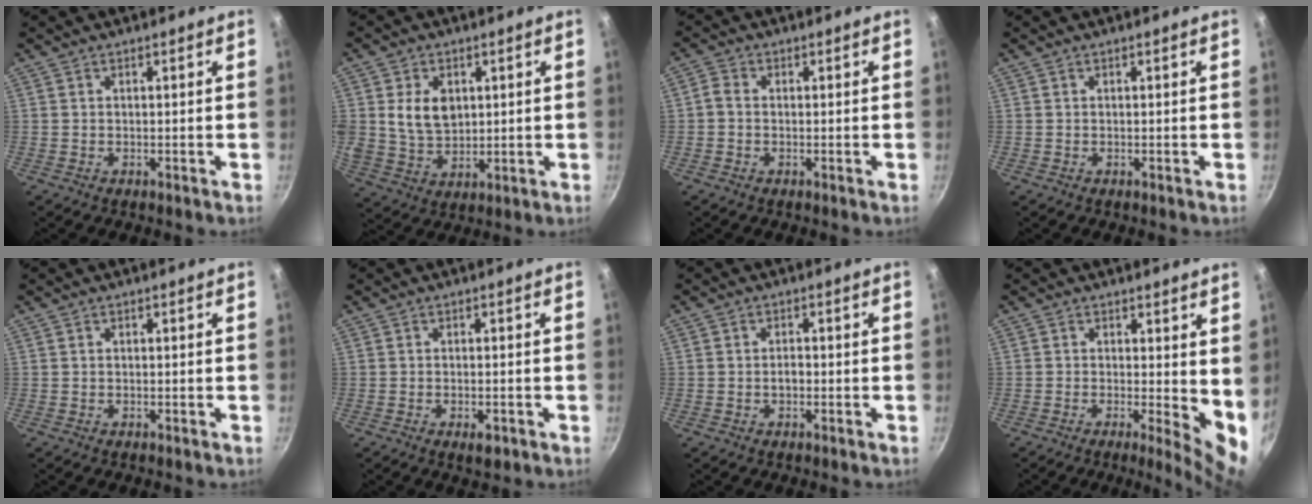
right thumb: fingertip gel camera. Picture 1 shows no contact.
{"total": 8.9, "force": [2.0, 6.6, 5.7], "torque": [-0.086, -0.020, 0.043]}
{"total": 1.0, "force": [0.0, 0.9, 0.3], "torque": [-0.005, 0.001, -0.003]}
{"total": 0.0}
{"total": 0.0}
{"total": 2.7, "force": [-1.3, 1.2, 2.0], "torque": [-0.032, 0.002, -0.020]}
{"total": 1.8, "force": [-0.5, 1.2, 1.3], "torque": [-0.016, 0.010, -0.009]}
{"total": 6.7, "force": [0.1, 2.4, 6.3], "torque": [-0.073, -0.018, 0.001]}